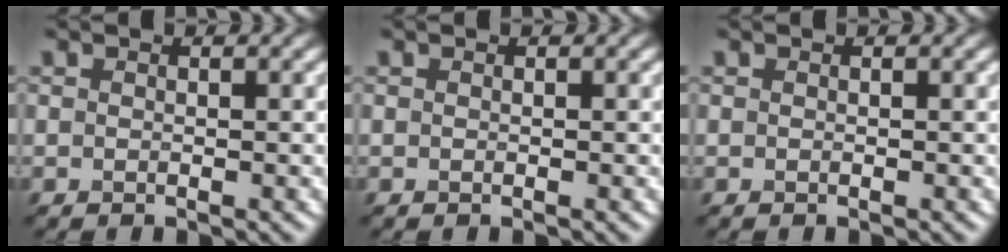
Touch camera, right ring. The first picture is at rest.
{"total": 0.0}
{"total": 0.0}